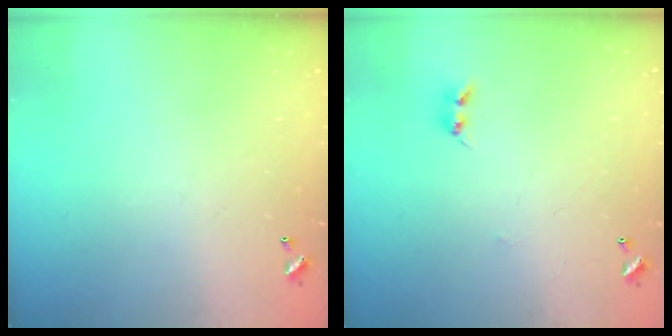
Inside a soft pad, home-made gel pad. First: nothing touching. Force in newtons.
{"total": 2.2, "press": 2.2, "slide": 0.4}